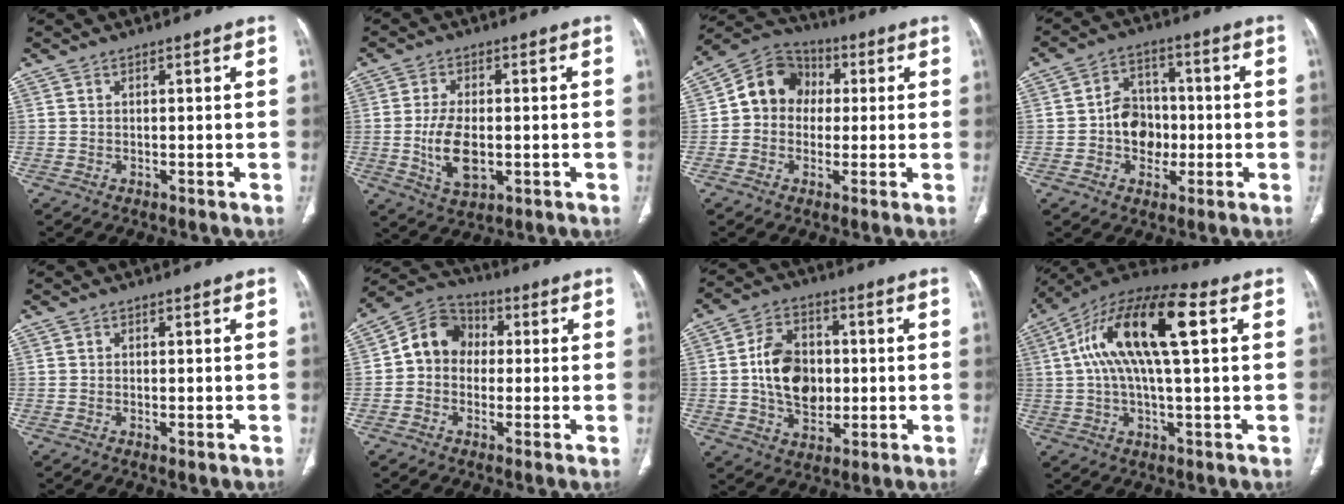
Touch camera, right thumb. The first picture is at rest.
{"total": 8.6, "force": [-1.2, 4.6, 7.1], "torque": [-0.131, -0.005, -0.013]}
{"total": 10.4, "force": [0.8, 9.2, 4.8], "torque": [-0.056, 0.026, -0.001]}
{"total": 8.8, "force": [-1.2, 7.3, 4.8], "torque": [-0.036, 0.024, -0.025]}
{"total": 0.9, "force": [-0.4, 0.3, 0.7], "torque": [-0.013, -0.004, -0.003]}
{"total": 9.2, "force": [0.2, 8.0, 4.6], "torque": [-0.056, 0.030, -0.012]}
{"total": 13.0, "force": [0.1, 9.4, 9.0], "torque": [-0.127, 0.011, 0.004]}
{"total": 18.8, "force": [4.5, 6.3, 17.1], "torque": [-0.323, 0.028, 0.068]}